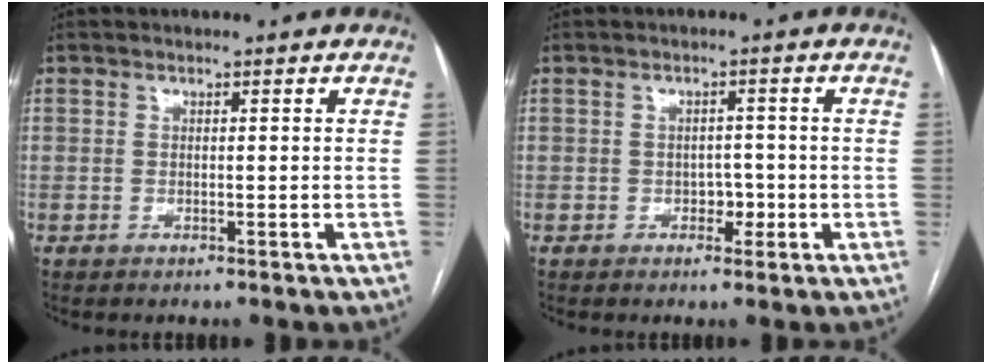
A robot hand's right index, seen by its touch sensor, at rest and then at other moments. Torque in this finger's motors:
{"motor_torque": [0.09, 0.03, 0.04, 0.01]}